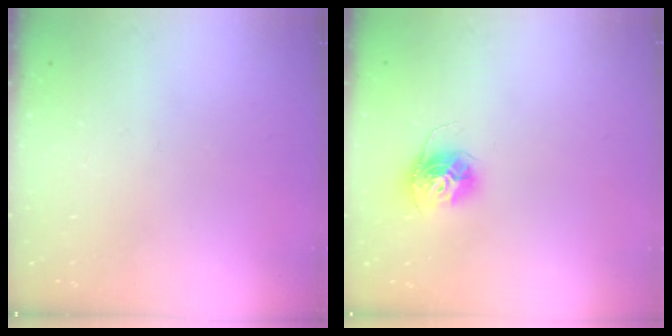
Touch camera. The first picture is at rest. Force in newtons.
{"total": 11.9, "press": 11.9, "slide": 1.0}